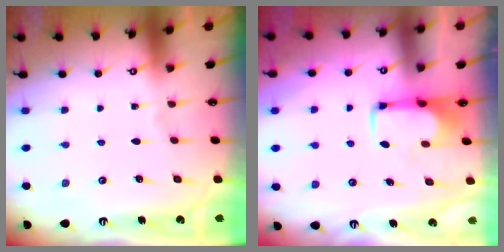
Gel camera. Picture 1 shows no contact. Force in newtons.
{"total": 2.0, "press": 2.0, "slide": 0.4}